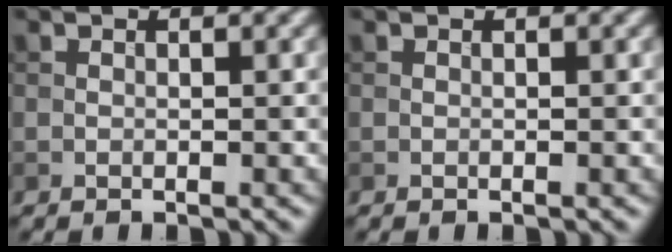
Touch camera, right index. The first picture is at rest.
{"total": 0.0}